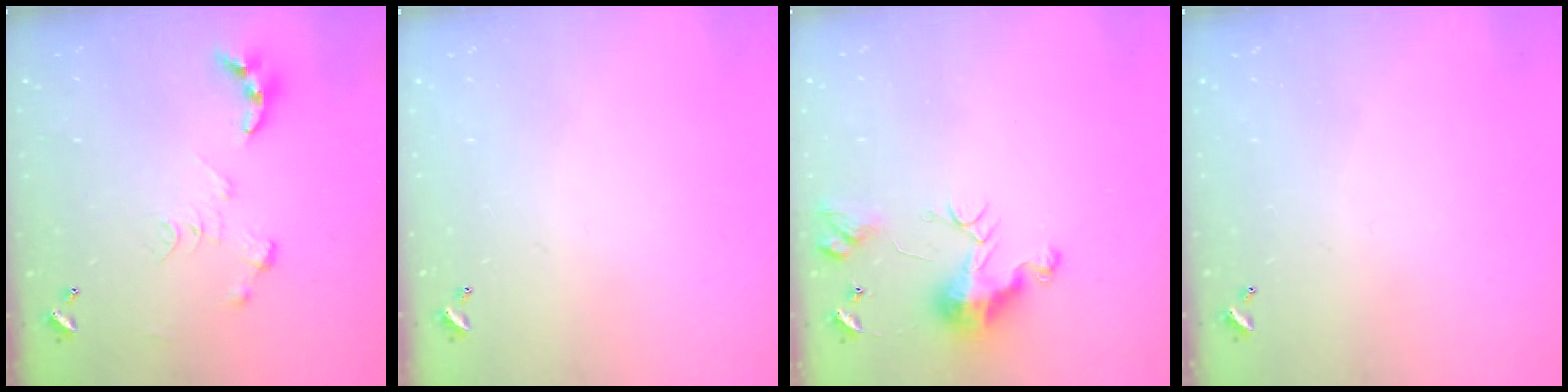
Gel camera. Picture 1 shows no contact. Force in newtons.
{"total": 0.0}
{"total": 10.0, "press": 9.9, "slide": 1.6}
{"total": 0.0}